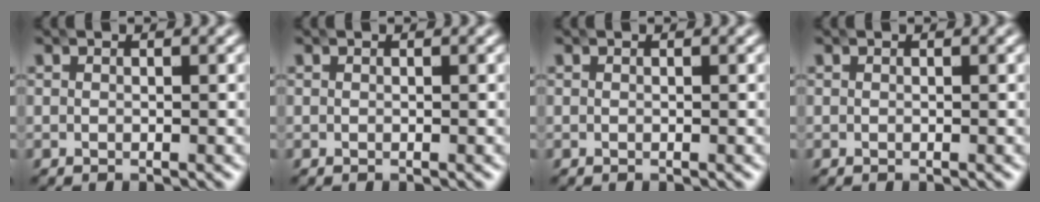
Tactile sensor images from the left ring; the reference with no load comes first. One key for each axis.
{"total": 0.0}
{"total": 0.0}
{"total": 0.0}